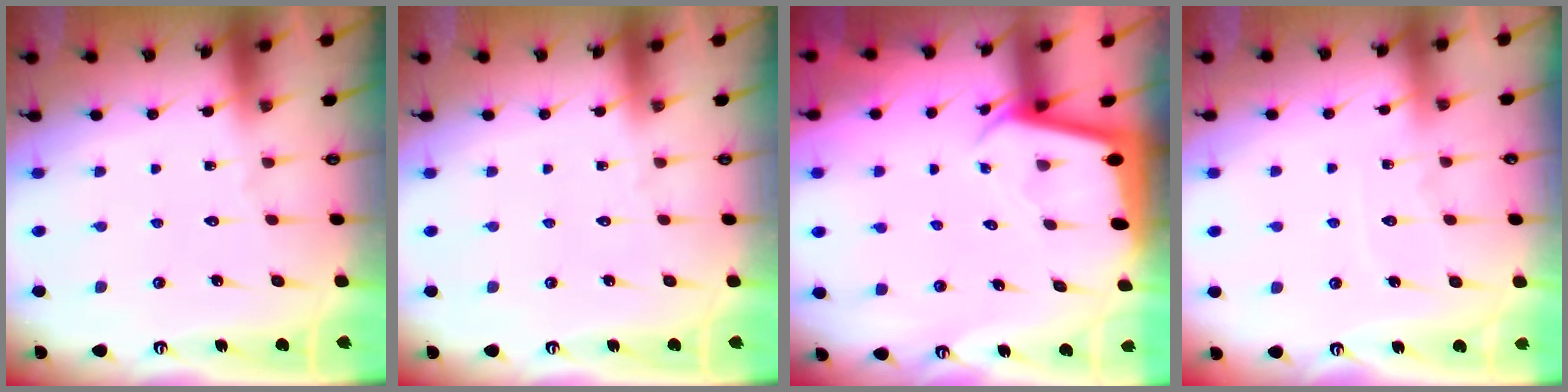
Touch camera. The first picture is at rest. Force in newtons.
{"total": 0.0}
{"total": 2.0, "press": 2.0, "slide": 0.1}
{"total": 6.3, "press": 6.3, "slide": 0.5}